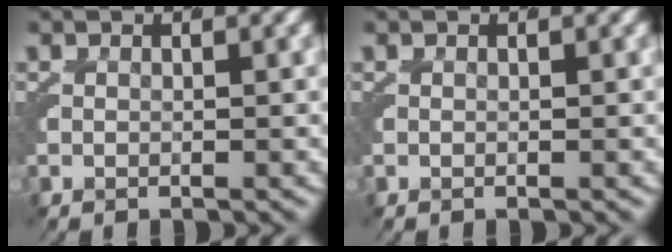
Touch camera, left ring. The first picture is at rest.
{"total": 0.0}